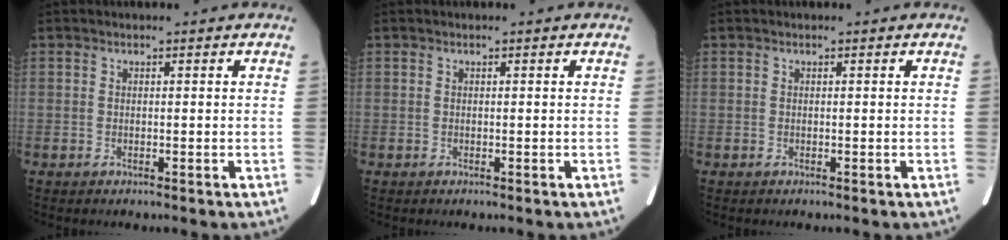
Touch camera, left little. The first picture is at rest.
{"total": 0.0}
{"total": 0.0}